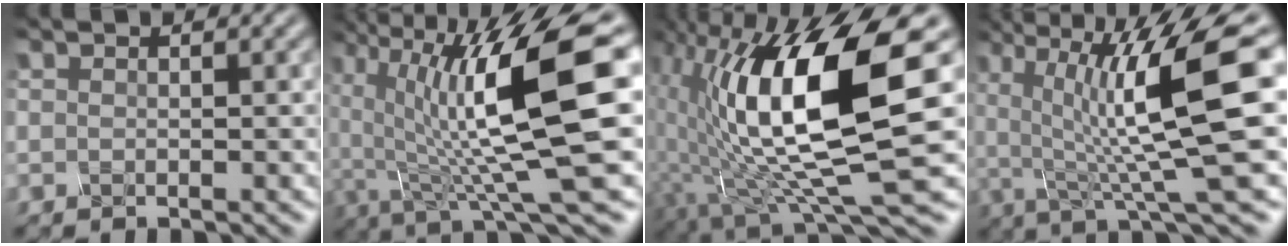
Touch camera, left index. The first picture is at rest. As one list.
[{"total": 12.7, "force": [1.5, 3.2, 12.2], "torque": [-0.214, -0.009, 0.029]}, {"total": 14.0, "force": [1.7, 4.0, 13.3], "torque": [-0.233, -0.007, 0.026]}, {"total": 11.5, "force": [1.5, 2.4, 11.1], "torque": [-0.177, -0.003, 0.027]}]